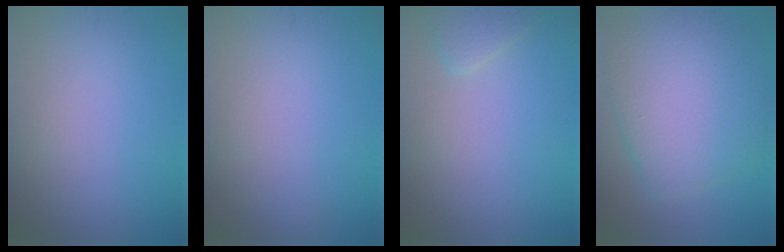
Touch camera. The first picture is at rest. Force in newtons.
{"total": 0.0}
{"total": 1.6, "press": 1.6, "slide": 0.1}
{"total": 9.0, "press": 9.0, "slide": 0.1}